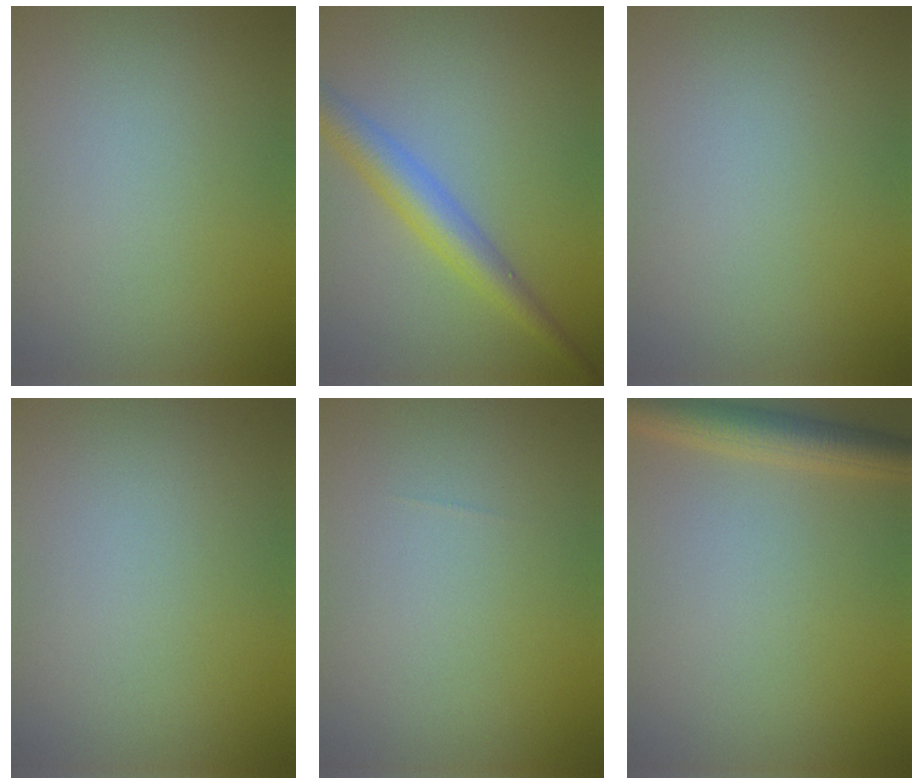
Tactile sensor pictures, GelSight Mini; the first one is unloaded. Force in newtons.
{"total": 4.0, "press": 4.0, "slide": 0.1}
{"total": 0.0}
{"total": 0.0}
{"total": 0.0}
{"total": 3.9, "press": 3.9, "slide": 0.1}